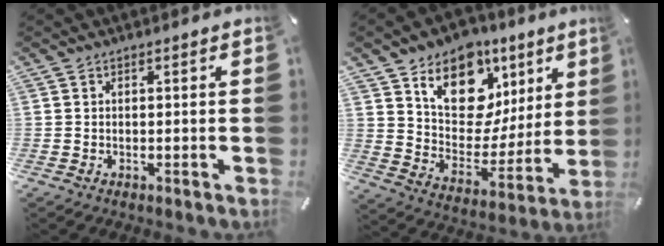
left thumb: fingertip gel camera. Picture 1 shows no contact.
{"total": 15.1, "force": [9.2, 10.4, 5.9], "torque": [-0.089, -0.070, 0.165]}